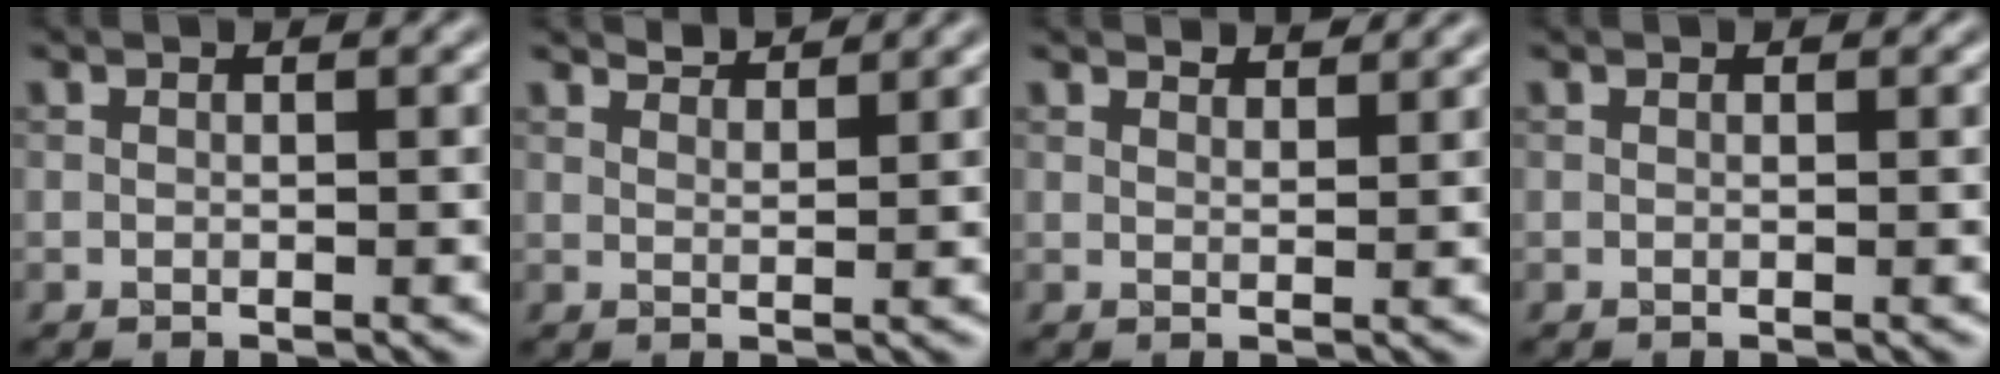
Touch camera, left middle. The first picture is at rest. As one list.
[{"total": 2.4, "force": [2.4, 0.2, 0.5], "torque": [-0.008, 0.000, 0.034]}, {"total": 2.1, "force": [2.1, 0.3, 0.5], "torque": [-0.014, 0.000, 0.029]}, {"total": 0.0}]